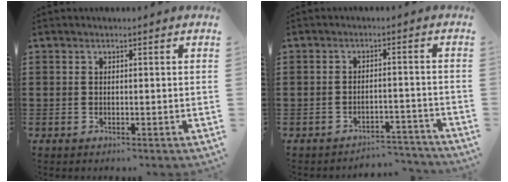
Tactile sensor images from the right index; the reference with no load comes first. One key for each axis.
{"total": 3.2, "fx": -3.2, "fy": 0.4, "fz": 0.2, "tx": -0.008, "ty": 0.001, "tz": -0.066}